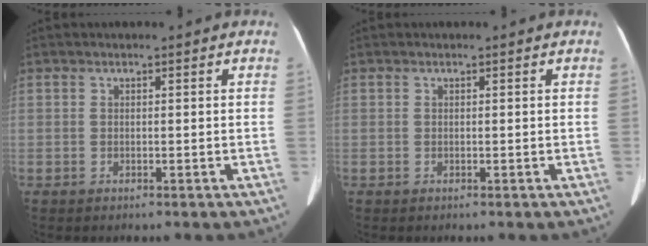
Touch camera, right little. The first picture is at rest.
{"total": 0.0}